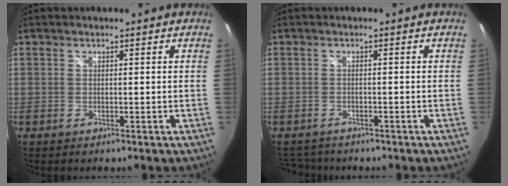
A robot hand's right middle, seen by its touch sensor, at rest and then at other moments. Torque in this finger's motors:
{"motor_torque": [-0.51, -0.11, -0.12, -0.02]}